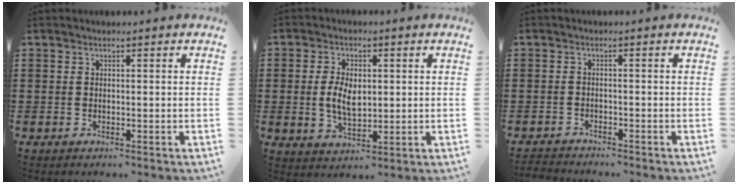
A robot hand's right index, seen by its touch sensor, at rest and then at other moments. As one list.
[{"total": 5.7, "force": [0.2, 3.3, 4.7], "torque": [-0.100, 0.003, -0.004]}, {"total": 1.7, "force": [-1.6, 0.1, -0.2], "torque": [-0.001, 0.003, -0.037]}]